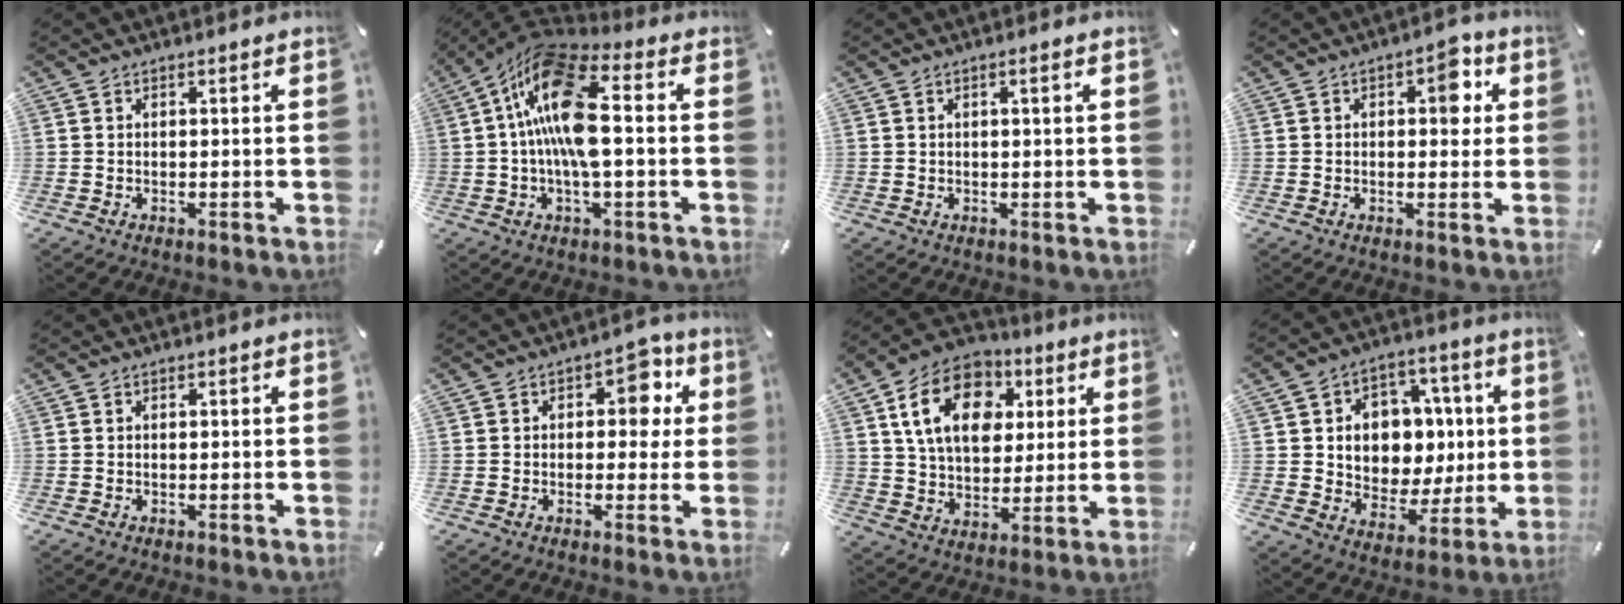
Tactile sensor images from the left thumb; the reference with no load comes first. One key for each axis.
{"total": 17.1, "fx": 0.3, "fy": 7.3, "fz": 15.5, "tx": -0.297, "ty": 0.002, "tz": 0.004}
{"total": 1.5, "fx": 0.3, "fy": 0.2, "fz": 1.4, "tx": -0.025, "ty": 0.000, "tz": 0.004}
{"total": 6.3, "fx": 1.5, "fy": 3.6, "fz": 4.9, "tx": -0.037, "ty": -0.010, "tz": 0.009}
{"total": 0.0}
{"total": 7.3, "fx": 1.7, "fy": 5.0, "fz": 5.1, "tx": -0.043, "ty": -0.007, "tz": 0.018}
{"total": 16.6, "fx": 5.9, "fy": 12.1, "fz": 9.7, "tx": -0.178, "ty": -0.007, "tz": 0.106}
{"total": 11.2, "fx": 1.4, "fy": 10.4, "fz": 3.9, "tx": -0.049, "ty": -0.019, "tz": 0.036}